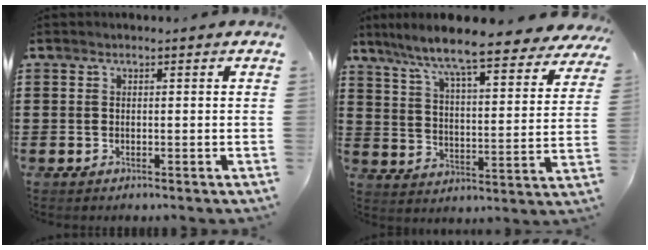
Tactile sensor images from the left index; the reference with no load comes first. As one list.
[{"total": 8.9, "force": [7.8, -0.1, 4.1], "torque": [-0.113, -0.052, 0.129]}]